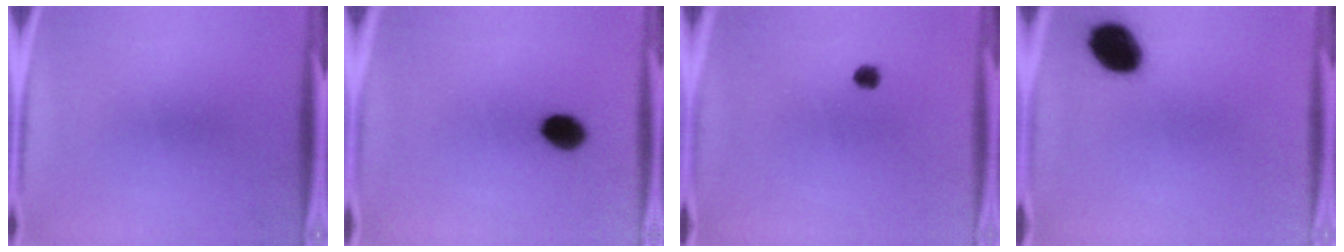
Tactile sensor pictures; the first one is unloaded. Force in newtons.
{"total": 6.2}
{"total": 1.7}
{"total": 11.0}